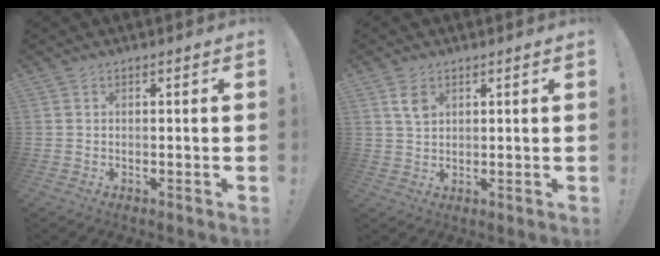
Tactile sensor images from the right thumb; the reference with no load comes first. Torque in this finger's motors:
{"motor_torque": [0.21, 0.55, 0.19, -0.10, -0.03]}